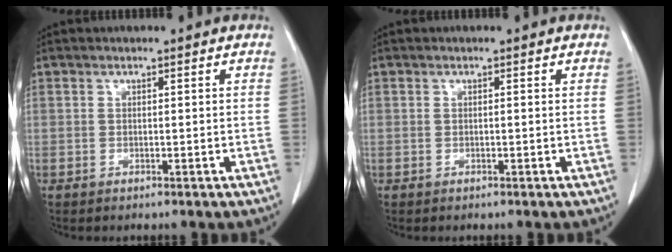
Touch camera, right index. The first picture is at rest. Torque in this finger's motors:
{"motor_torque": [-0.05, -0.04, 0.06, -0.01]}